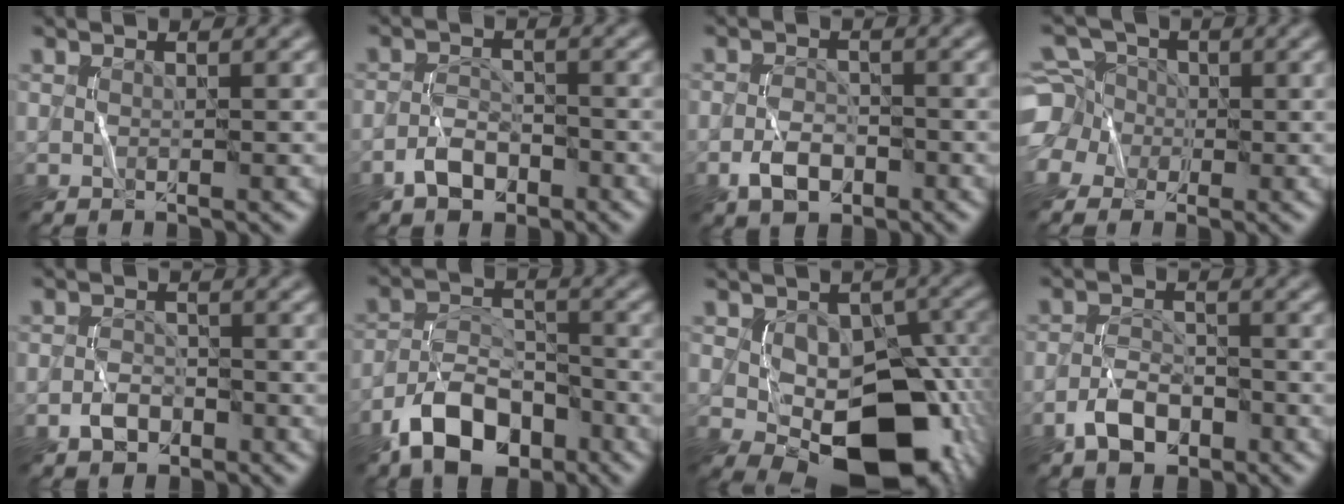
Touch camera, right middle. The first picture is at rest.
{"total": 2.7, "force": [-1.9, 1.5, 1.1], "torque": [-0.018, 0.010, -0.040]}
{"total": 2.7, "force": [-1.5, 1.6, 1.4], "torque": [-0.025, 0.006, -0.031]}
{"total": 7.1, "force": [-1.9, 6.5, 2.2], "torque": [-0.049, 0.025, -0.075]}
{"total": 1.9, "force": [-1.2, 1.3, 0.6], "torque": [-0.009, 0.009, -0.024]}
{"total": 7.3, "force": [-4.7, 4.0, 3.8], "torque": [-0.061, 0.008, -0.094]}
{"total": 12.9, "force": [-3.9, 7.7, 9.7], "torque": [-0.139, -0.010, -0.054]}
{"total": 3.3, "force": [-2.2, 1.9, 1.7], "torque": [-0.027, 0.008, -0.044]}